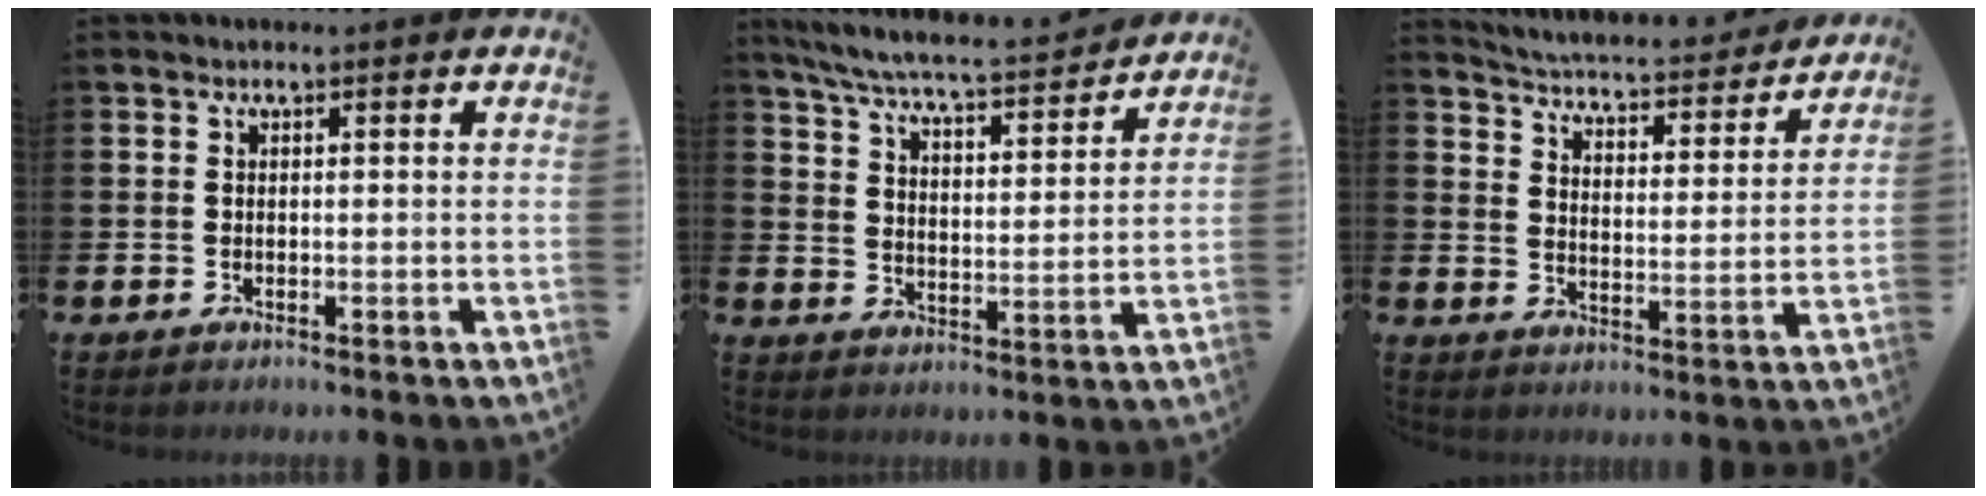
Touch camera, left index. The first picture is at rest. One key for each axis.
{"total": 7.0, "fx": 6.5, "fy": 0.3, "fz": 2.4, "tx": -0.072, "ty": -0.050, "tz": 0.109}
{"total": 4.6, "fx": 4.5, "fy": 0.4, "fz": 0.7, "tx": -0.037, "ty": -0.043, "tz": 0.071}